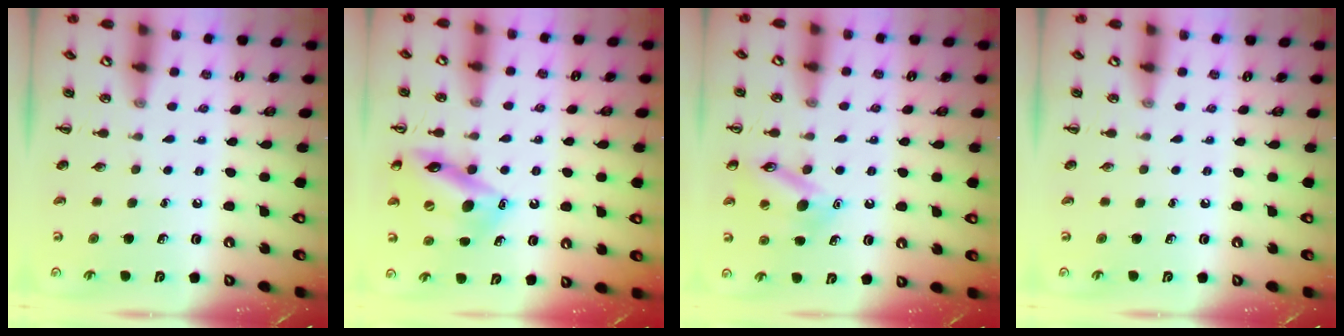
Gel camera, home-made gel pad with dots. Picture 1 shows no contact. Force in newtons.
{"total": 15.5, "press": 15.1, "slide": 3.6}
{"total": 13.4, "press": 13.3, "slide": 1.4}
{"total": 0.0}